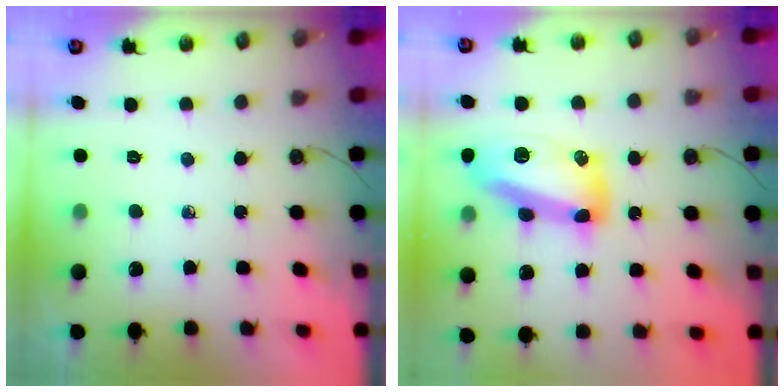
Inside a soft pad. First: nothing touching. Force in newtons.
{"total": 17.7, "press": 16.6, "slide": 6.0}